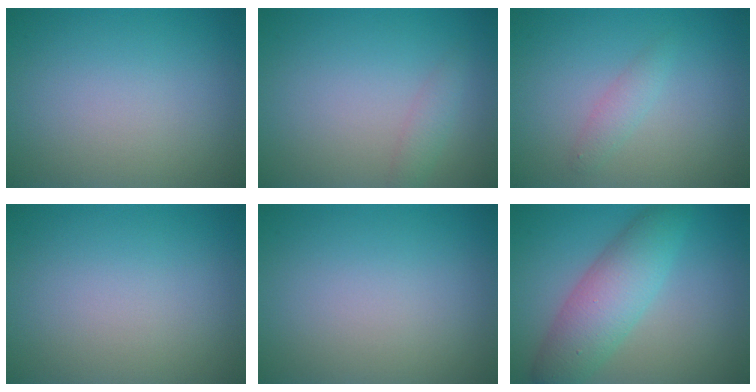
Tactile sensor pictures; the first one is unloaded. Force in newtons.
{"total": 1.3, "press": 1.3, "slide": 0.0}
{"total": 1.4, "press": 1.4, "slide": 0.0}
{"total": 0.0}
{"total": 0.0}
{"total": 5.8, "press": 5.8, "slide": 0.2}